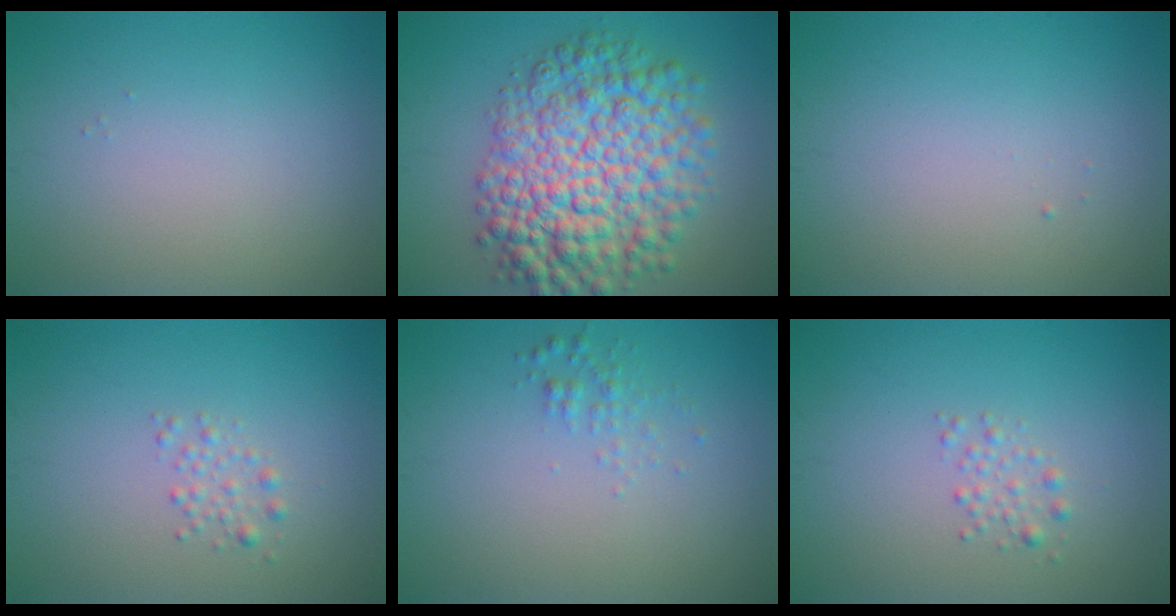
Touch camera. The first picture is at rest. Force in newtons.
{"total": 10.5, "press": 10.5, "slide": 0.2}
{"total": 0.0}
{"total": 1.2, "press": 1.2, "slide": 0.0}
{"total": 1.1, "press": 1.1, "slide": 0.0}
{"total": 1.2, "press": 1.2, "slide": 0.0}